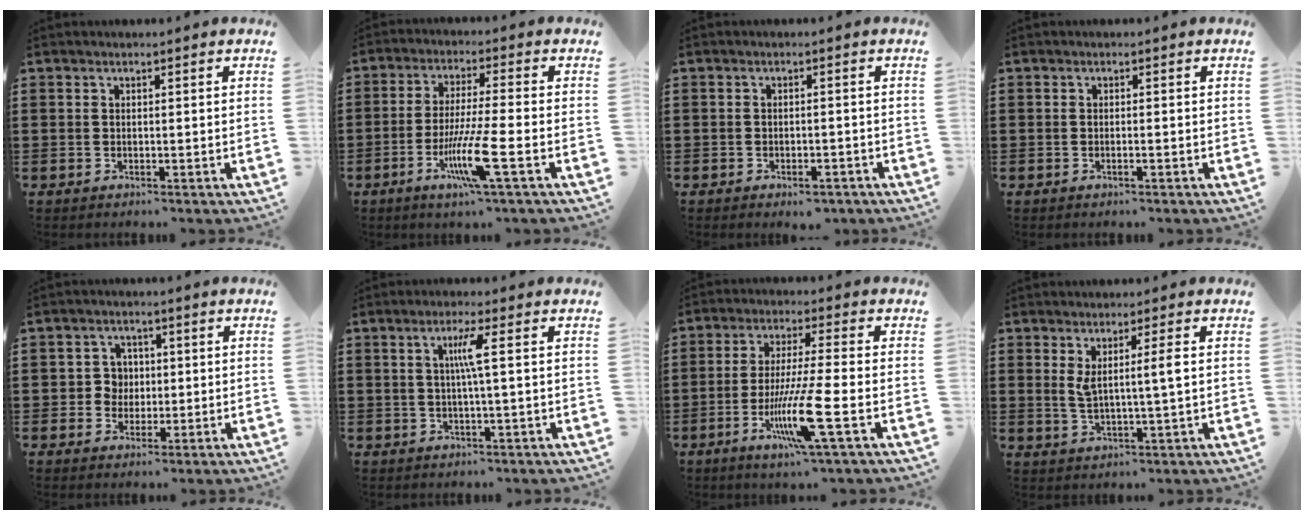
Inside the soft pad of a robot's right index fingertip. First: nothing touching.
{"total": 9.4, "force": [-3.8, 0.4, 8.6], "torque": [-0.172, -0.020, -0.074]}
{"total": 1.7, "force": [-1.5, 0.4, 0.7], "torque": [-0.017, -0.002, -0.029]}
{"total": 0.6, "force": [-0.3, -0.1, 0.5], "torque": [-0.010, -0.003, -0.006]}
{"total": 3.3, "force": [0.0, 3.1, 1.2], "torque": [-0.036, 0.009, -0.003]}
{"total": 3.8, "force": [0.5, -0.3, 3.7], "torque": [-0.071, -0.003, 0.003]}
{"total": 11.1, "force": [-4.1, 0.4, 10.3], "torque": [-0.209, -0.019, -0.080]}
{"total": 4.5, "force": [1.2, 0.1, 4.3], "torque": [-0.084, -0.003, 0.015]}